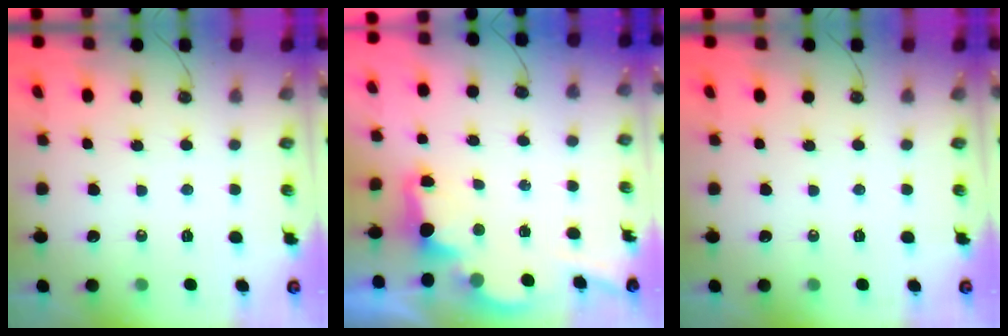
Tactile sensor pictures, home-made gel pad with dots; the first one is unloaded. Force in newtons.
{"total": 2.6, "press": 2.4, "slide": 0.8}
{"total": 0.0}